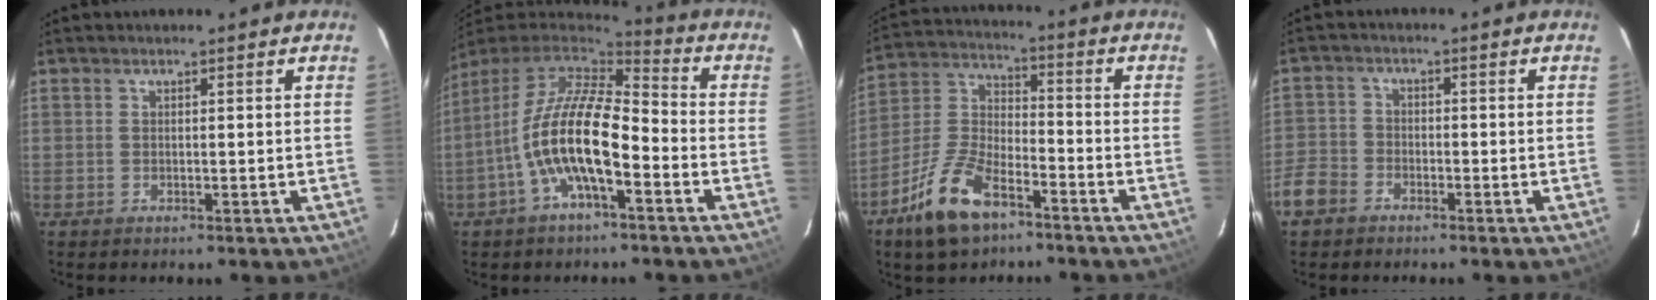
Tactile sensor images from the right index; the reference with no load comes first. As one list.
[{"total": 15.1, "force": [-5.0, 5.1, 13.2], "torque": [-0.258, -0.003, -0.099]}, {"total": 13.6, "force": [-8.4, 6.2, 8.8], "torque": [-0.193, 0.007, -0.158]}, {"total": 6.9, "force": [-4.3, 5.0, 2.1], "torque": [-0.055, 0.016, -0.089]}]